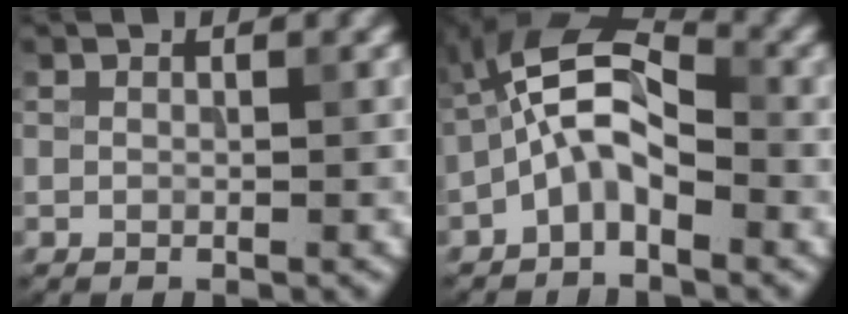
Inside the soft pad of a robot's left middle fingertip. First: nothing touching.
{"total": 5.3, "force": [-1.8, 2.5, 4.4], "torque": [-0.083, 0.021, -0.043]}